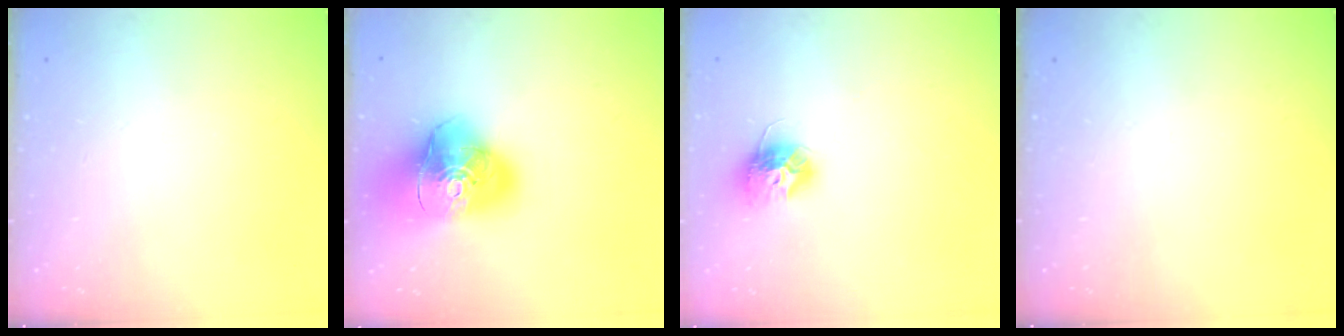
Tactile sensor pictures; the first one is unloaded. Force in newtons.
{"total": 19.4, "press": 19.2, "slide": 2.5}
{"total": 10.5, "press": 10.4, "slide": 0.9}
{"total": 0.0}